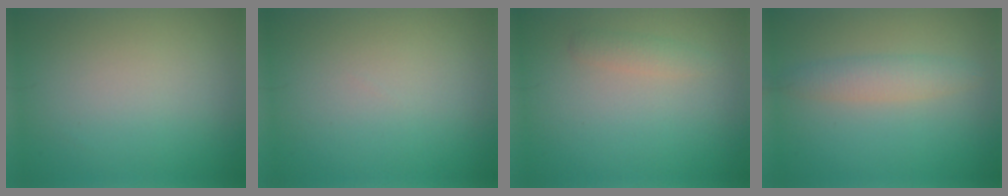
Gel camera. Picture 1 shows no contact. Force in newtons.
{"total": 0.0}
{"total": 1.3, "press": 1.3, "slide": 0.0}
{"total": 2.5, "press": 2.5, "slide": 0.0}